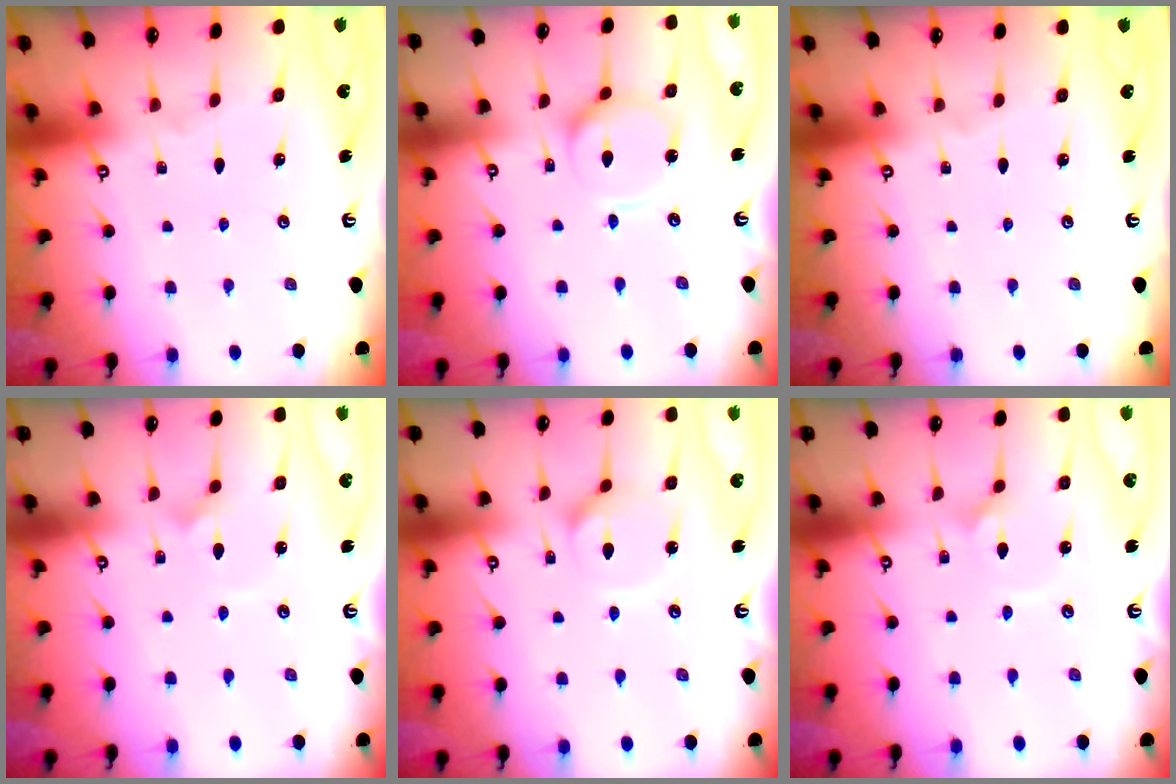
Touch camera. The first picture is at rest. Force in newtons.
{"total": 12.3, "press": 12.2, "slide": 1.4}
{"total": 0.0}
{"total": 2.8, "press": 2.8, "slide": 0.2}
{"total": 8.0, "press": 8.0, "slide": 0.7}
{"total": 2.0, "press": 2.0, "slide": 0.1}